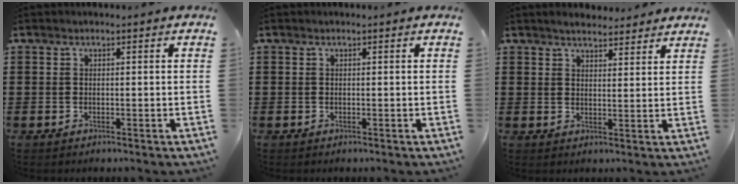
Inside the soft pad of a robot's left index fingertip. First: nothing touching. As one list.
[{"total": 0.0}, {"total": 3.1, "force": [3.0, 0.3, 0.7], "torque": [-0.019, -0.004, 0.056]}]